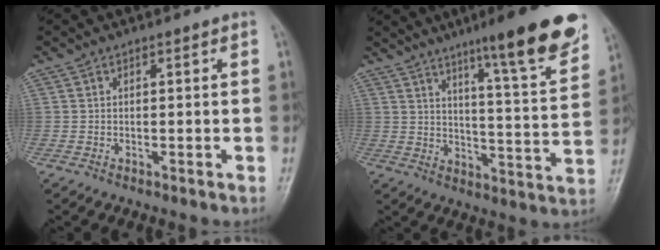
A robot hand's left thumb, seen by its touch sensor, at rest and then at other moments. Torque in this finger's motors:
{"motor_torque": [0.56, 0.28, 1.42, -1.35, 0.10]}